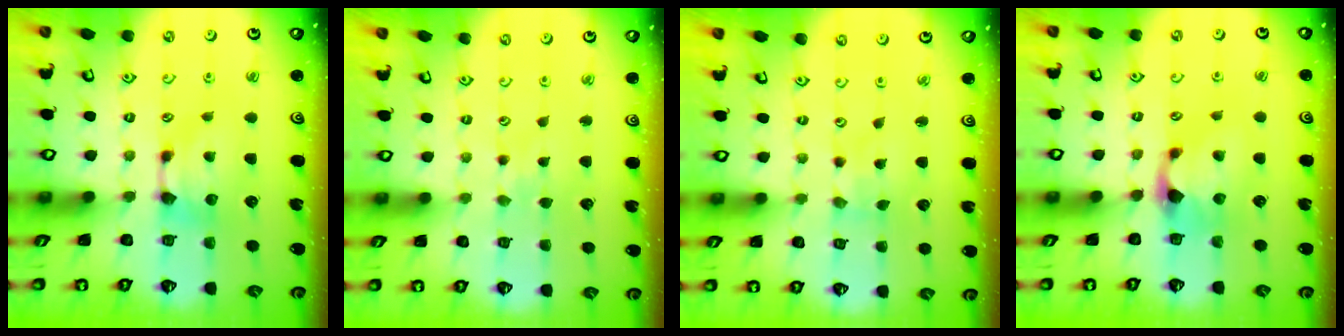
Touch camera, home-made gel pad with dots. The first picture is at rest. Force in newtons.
{"total": 4.2, "press": 4.1, "slide": 0.3}
{"total": 3.9, "press": 3.9, "slide": 0.7}
{"total": 1.1, "press": 0.3, "slide": 1.1}